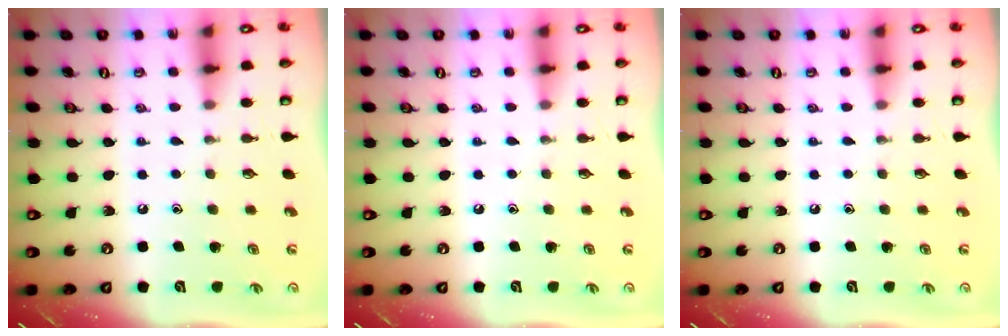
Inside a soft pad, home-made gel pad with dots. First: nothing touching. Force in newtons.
{"total": 0.0}
{"total": 0.0}